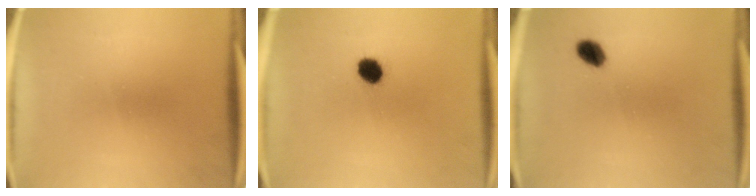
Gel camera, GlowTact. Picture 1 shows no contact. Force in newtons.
{"total": 4.5}
{"total": 3.6}